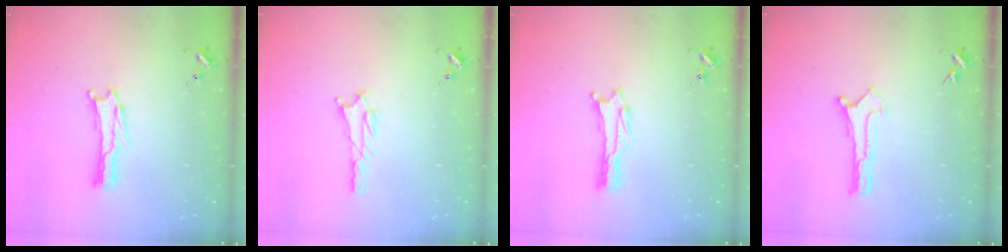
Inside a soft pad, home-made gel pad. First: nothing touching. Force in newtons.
{"total": 1.8, "press": 1.8, "slide": 0.2}
{"total": 1.0, "press": 1.0, "slide": 0.1}
{"total": 0.0}